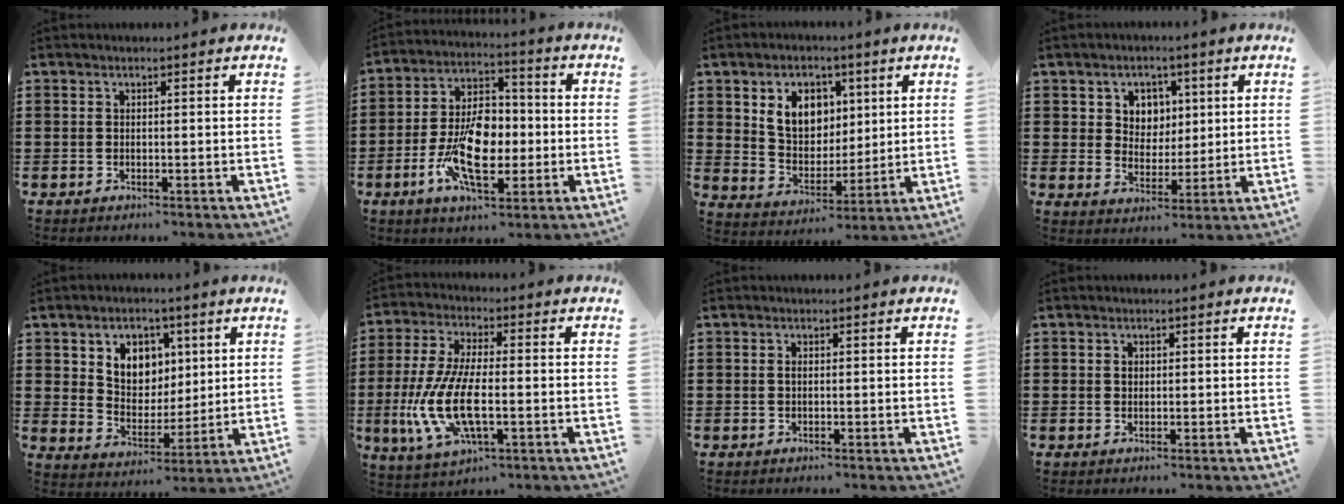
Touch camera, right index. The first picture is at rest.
{"total": 11.2, "force": [-2.3, 6.3, 8.9], "torque": [-0.187, 0.002, -0.045]}
{"total": 8.0, "force": [3.0, 6.3, 4.0], "torque": [-0.090, 0.016, 0.054]}
{"total": 4.8, "force": [1.9, 4.3, 0.9], "torque": [-0.034, 0.010, 0.030]}
{"total": 6.4, "force": [3.0, 5.3, 1.9], "torque": [-0.061, 0.002, 0.053]}
{"total": 11.7, "force": [-2.7, 4.5, 10.4], "torque": [-0.240, -0.016, -0.055]}
{"total": 0.6, "force": [0.0, 0.4, 0.5], "torque": [-0.011, -0.001, 0.000]}
{"total": 0.8, "force": [0.2, 0.7, 0.4], "torque": [-0.010, 0.002, 0.005]}